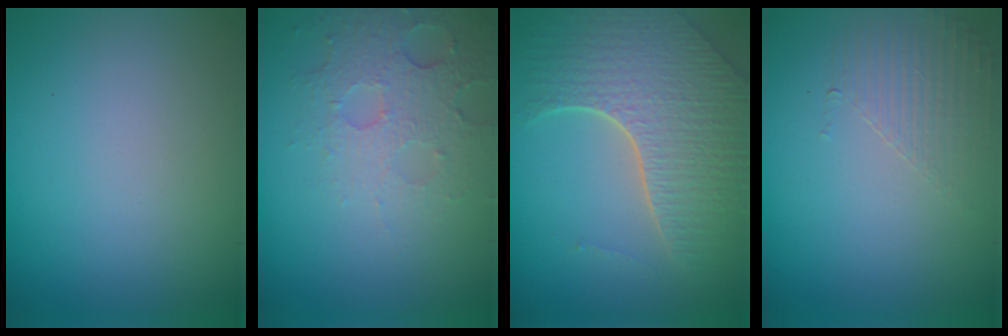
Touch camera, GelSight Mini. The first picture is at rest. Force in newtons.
{"total": 4.7, "press": 3.1, "slide": 3.5}
{"total": 6.8, "press": 4.9, "slide": 4.7}
{"total": 1.6, "press": 0.7, "slide": 1.4}